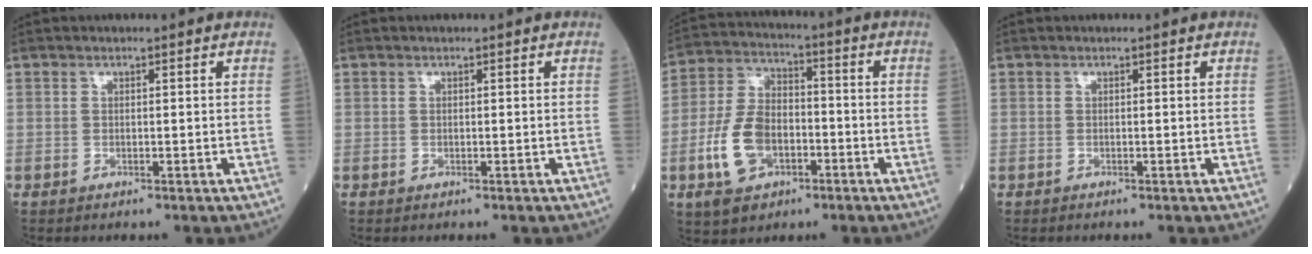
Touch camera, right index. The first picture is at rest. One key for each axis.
{"total": 0.0}
{"total": 11.1, "fx": -3.7, "fy": 6.8, "fz": 7.9, "tx": -0.178, "ty": 0.012, "tz": -0.066}
{"total": 0.0}